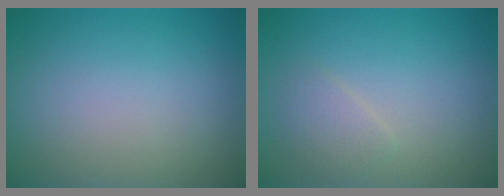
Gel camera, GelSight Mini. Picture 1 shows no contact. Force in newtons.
{"total": 1.5, "press": 1.5, "slide": 0.1}